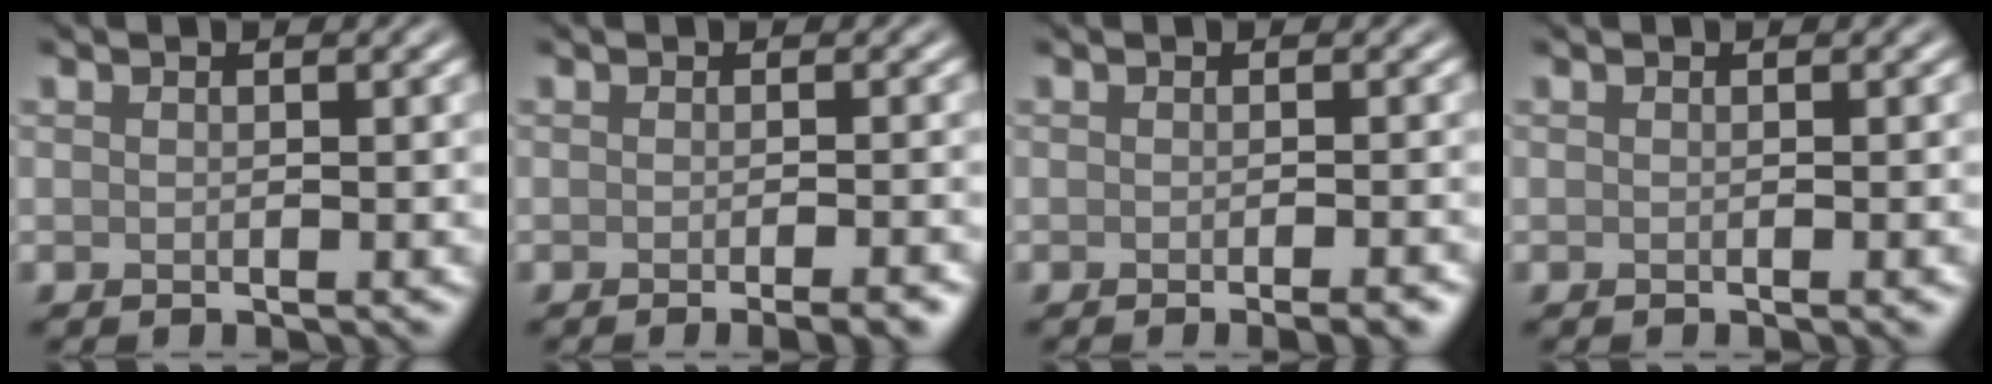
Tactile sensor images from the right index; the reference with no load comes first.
{"total": 3.1, "force": [-1.7, 0.9, 2.5], "torque": [-0.013, 0.003, -0.020]}
{"total": 2.4, "force": [-1.3, 0.6, 1.9], "torque": [-0.013, 0.000, -0.017]}
{"total": 1.0, "force": [-0.2, 0.3, 0.9], "torque": [-0.005, 0.000, -0.005]}